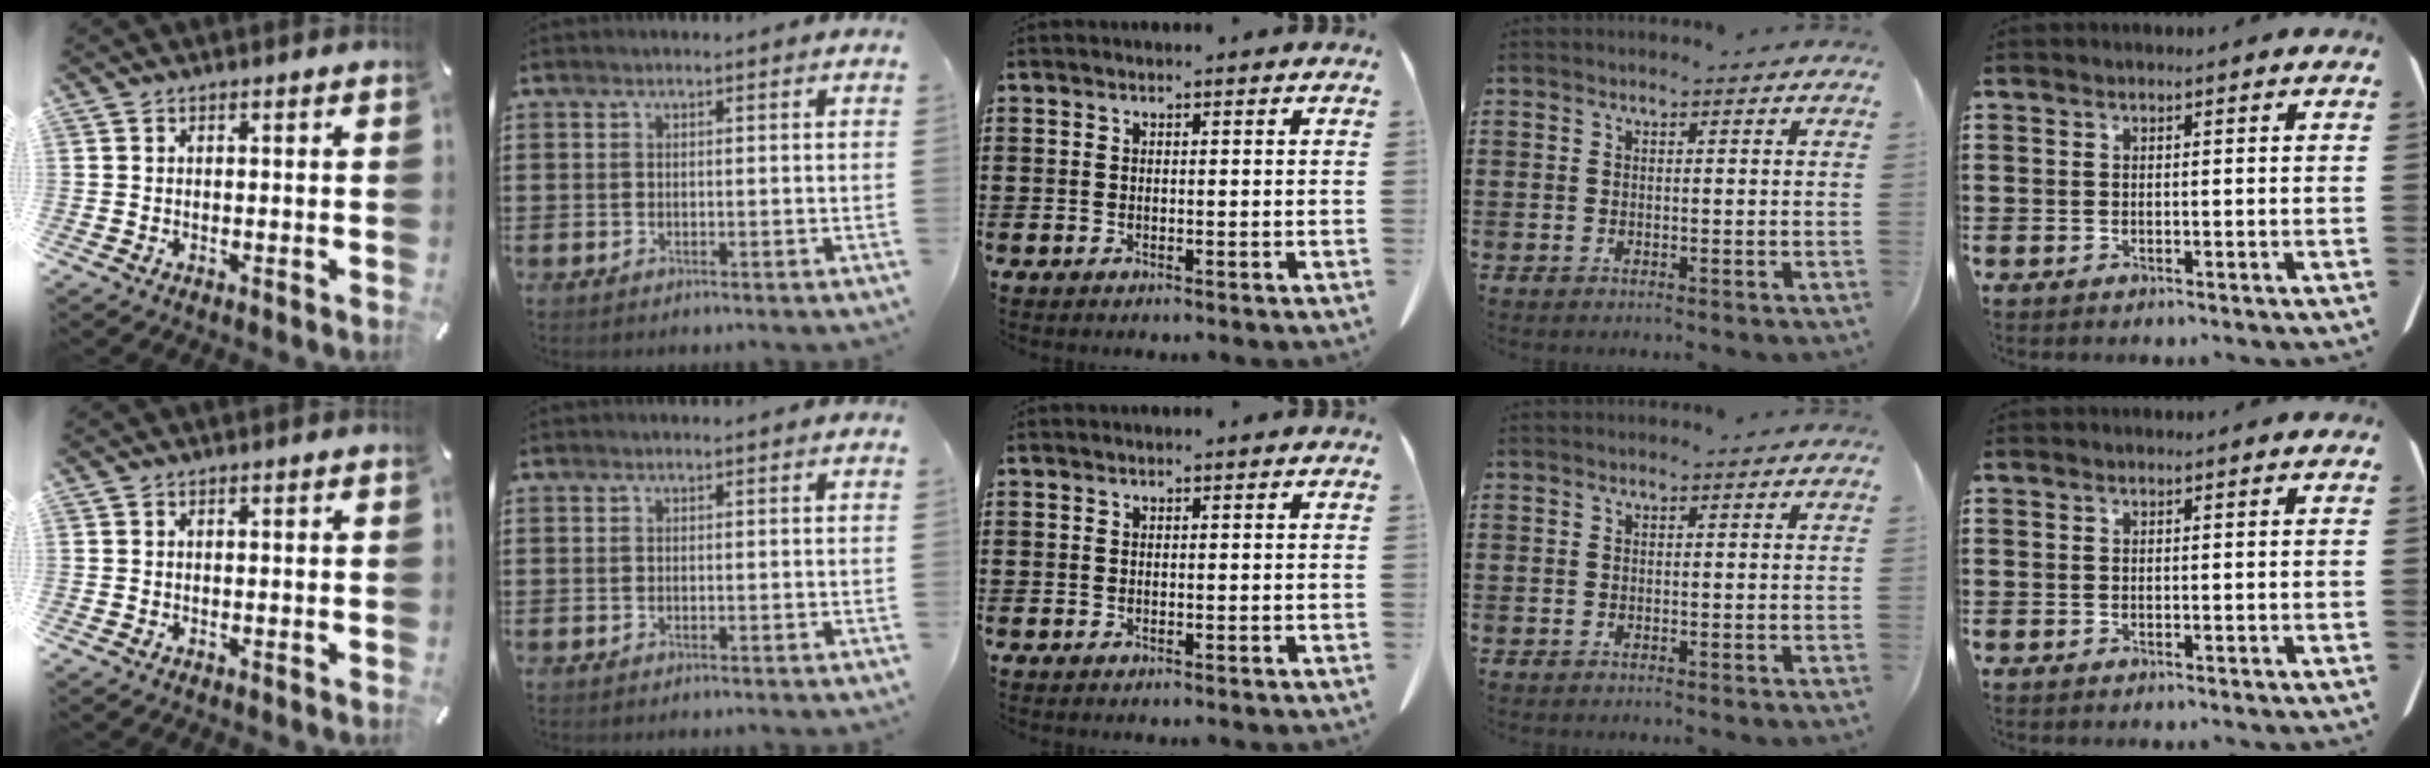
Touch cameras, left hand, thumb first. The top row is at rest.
{}